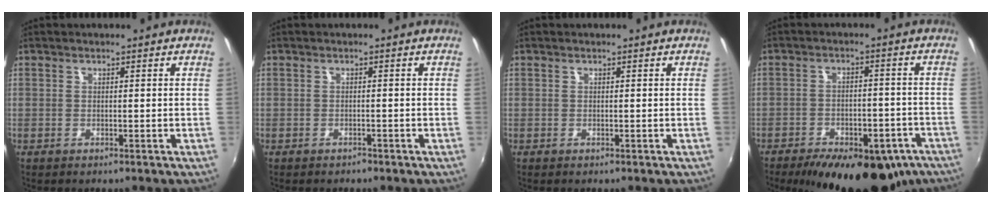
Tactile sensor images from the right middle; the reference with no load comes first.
{"total": 1.2, "force": [-1.0, 0.5, 0.2], "torque": [-0.008, 0.000, -0.013]}
{"total": 0.0}
{"total": 21.7, "force": [-15.4, 9.7, 11.9], "torque": [-0.208, -0.017, -0.188]}